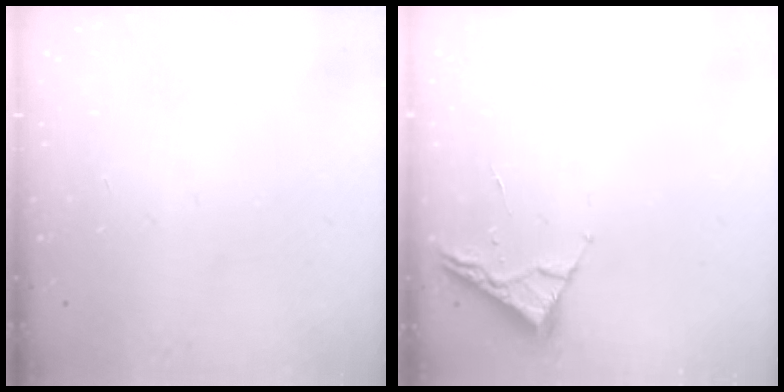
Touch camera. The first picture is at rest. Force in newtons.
{"total": 2.6, "press": 2.6, "slide": 0.3}